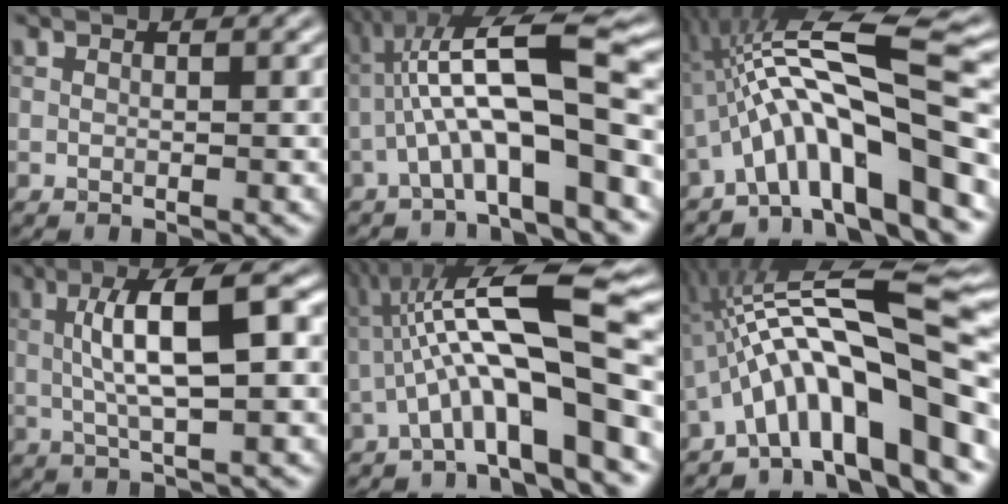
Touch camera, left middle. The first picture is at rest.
{"total": 9.4, "force": [-2.0, 1.9, 9.0], "torque": [-0.151, 0.032, -0.040]}
{"total": 12.9, "force": [-3.0, 2.6, 12.3], "torque": [-0.197, 0.034, -0.049]}
{"total": 8.3, "force": [1.0, 2.1, 7.9], "torque": [-0.129, 0.016, 0.010]}
{"total": 11.1, "force": [-1.9, 2.0, 10.7], "torque": [-0.177, 0.035, -0.033]}
{"total": 14.5, "force": [-3.4, 3.3, 13.7], "torque": [-0.200, 0.036, -0.055]}